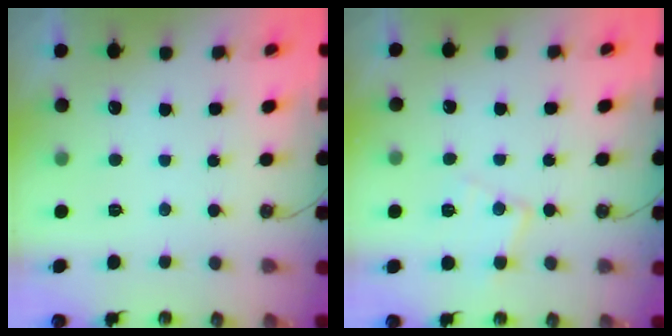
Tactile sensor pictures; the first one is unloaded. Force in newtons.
{"total": 9.6, "press": 9.6, "slide": 0.7}